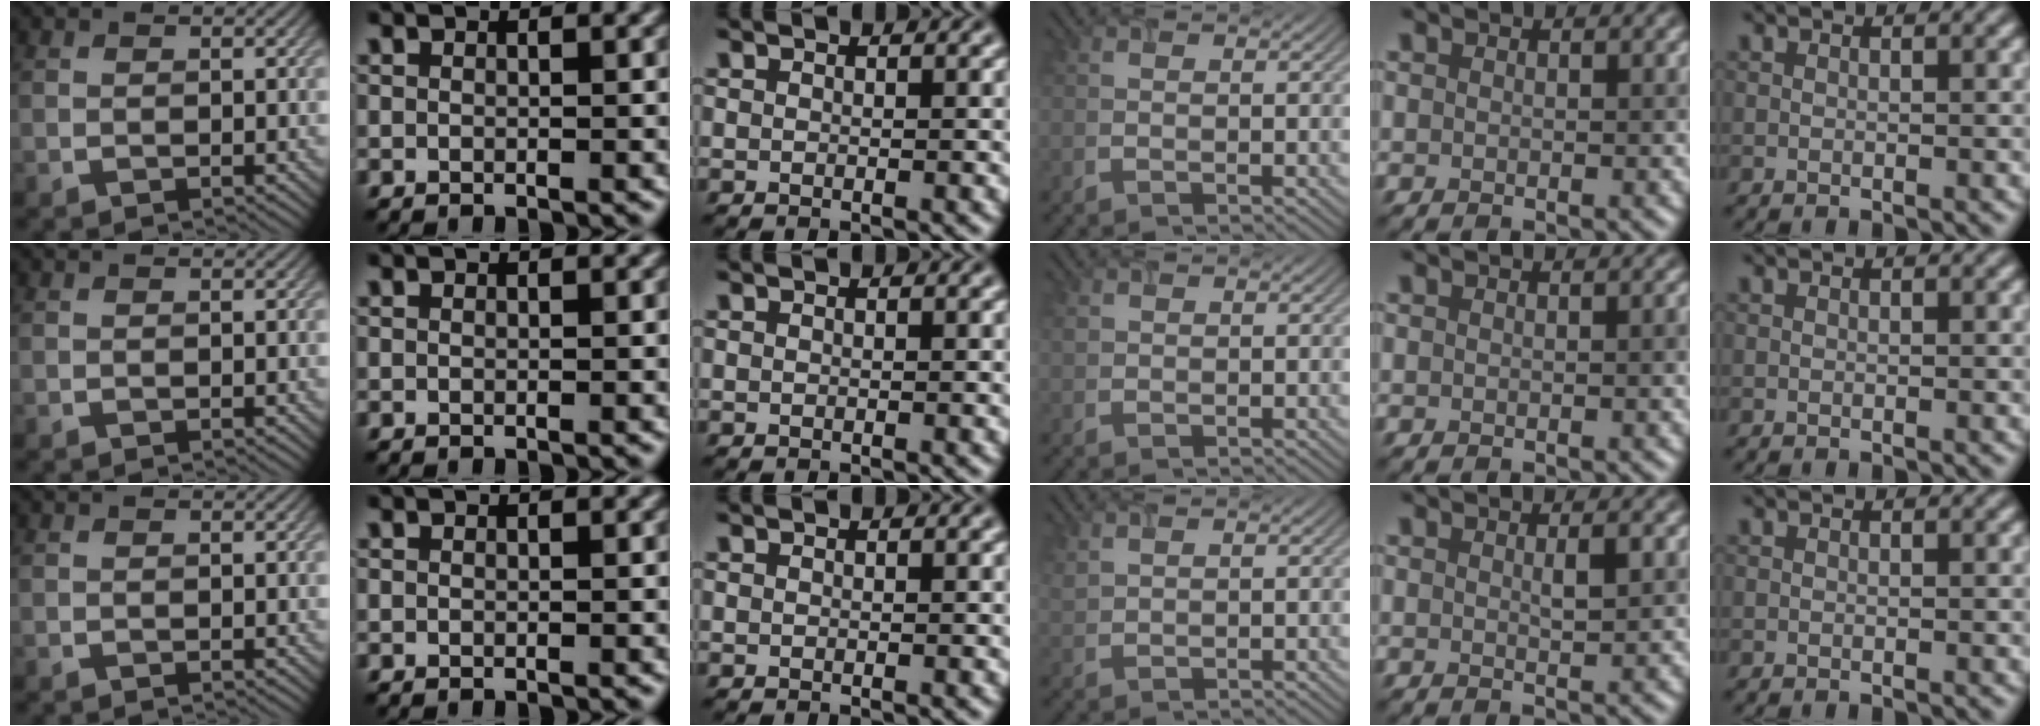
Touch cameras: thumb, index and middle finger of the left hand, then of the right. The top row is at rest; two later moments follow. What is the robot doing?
{"motion": "close", "object": "airpods case & airpods"}